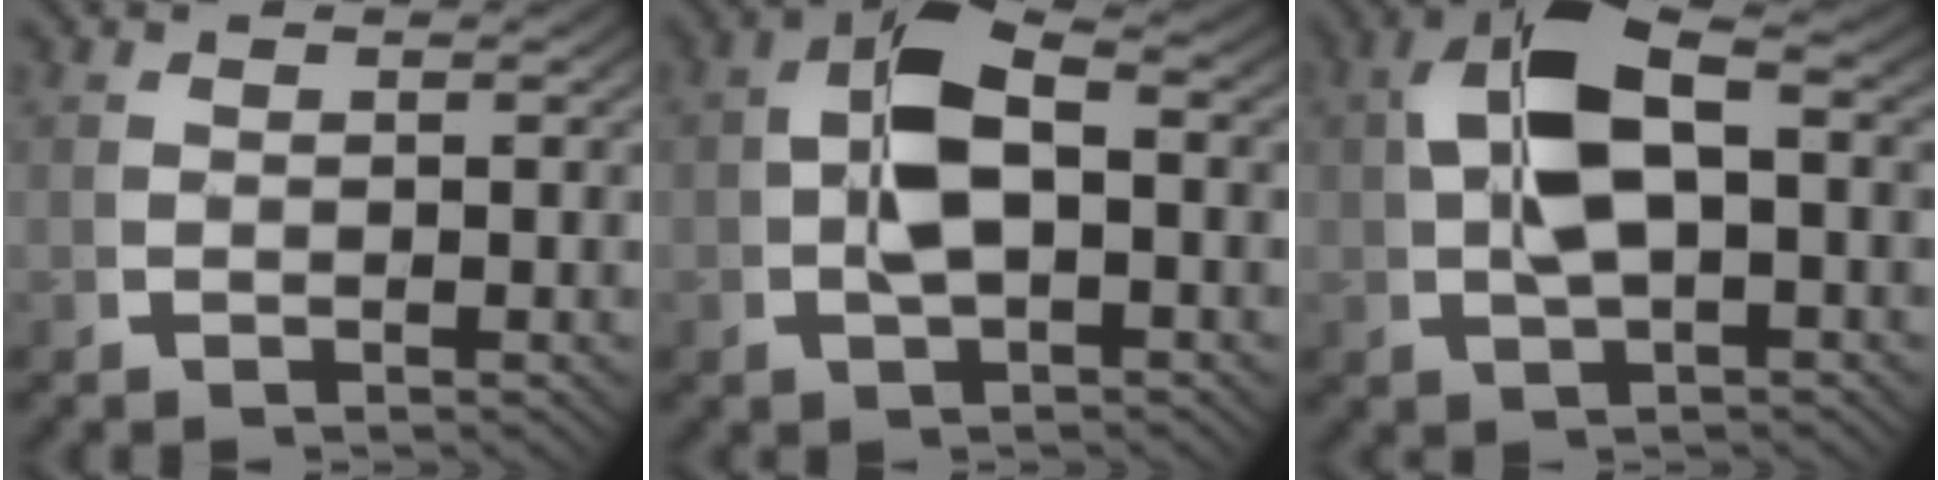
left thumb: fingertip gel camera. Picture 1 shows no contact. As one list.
[{"total": 7.6, "force": [-0.2, 4.5, 6.0], "torque": [-0.122, -0.012, 0.000]}, {"total": 9.7, "force": [0.8, 5.3, 8.1], "torque": [-0.160, -0.012, 0.021]}]